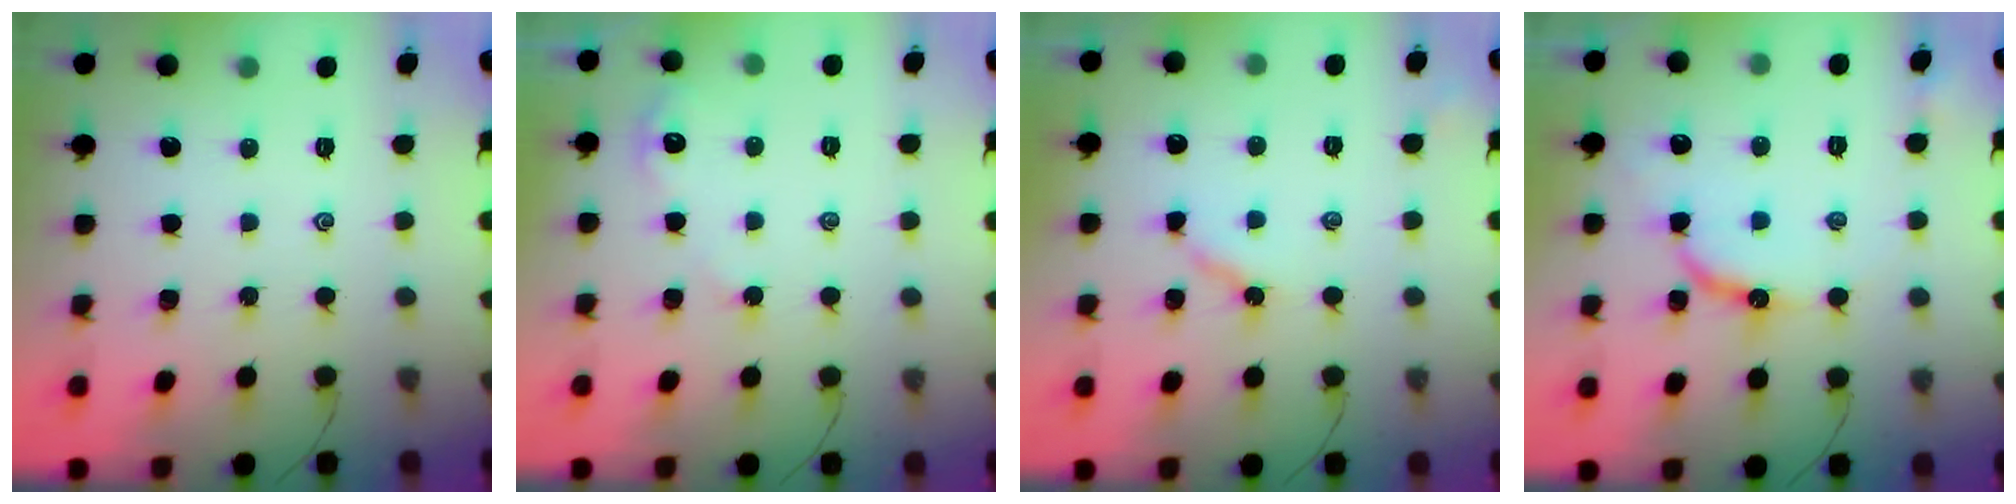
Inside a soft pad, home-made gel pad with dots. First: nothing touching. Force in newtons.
{"total": 2.7, "press": 2.7, "slide": 0.3}
{"total": 3.6, "press": 3.6, "slide": 0.1}
{"total": 9.9, "press": 9.8, "slide": 1.0}